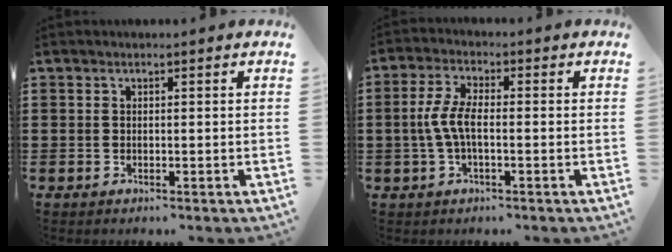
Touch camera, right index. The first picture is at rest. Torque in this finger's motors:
{"motor_torque": [1.10, 0.20, 0.63, 0.14]}